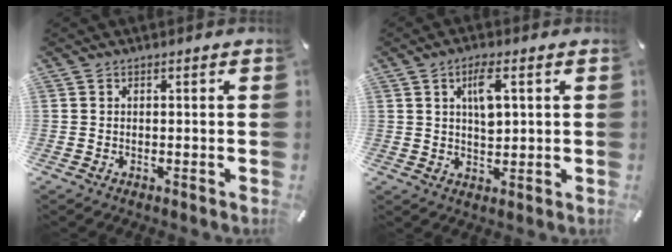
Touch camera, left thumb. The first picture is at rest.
{"total": 6.0, "force": [2.1, 2.5, 5.0], "torque": [-0.091, 0.001, 0.031]}